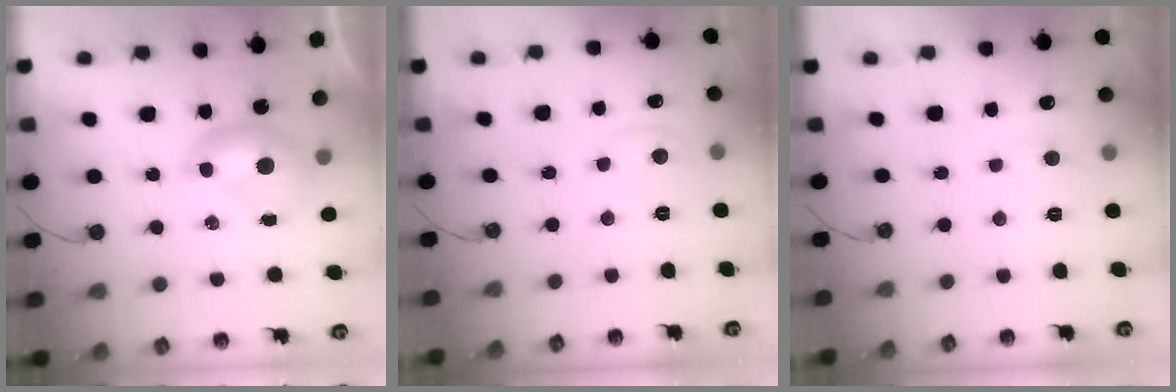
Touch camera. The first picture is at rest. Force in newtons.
{"total": 0.7, "press": 0.2, "slide": 0.7}
{"total": 1.9, "press": 1.8, "slide": 0.4}